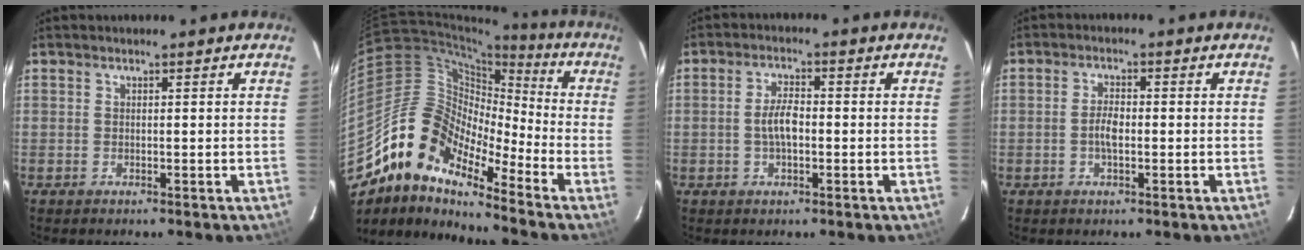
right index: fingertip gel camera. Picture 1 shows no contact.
{"total": 14.6, "force": [-11.3, 5.4, 7.4], "torque": [-0.113, 0.011, -0.235]}
{"total": 4.1, "force": [-0.8, 1.5, 3.7], "torque": [-0.075, 0.005, -0.013]}
{"total": 2.9, "force": [-0.7, 1.0, 2.7], "torque": [-0.055, 0.003, -0.013]}